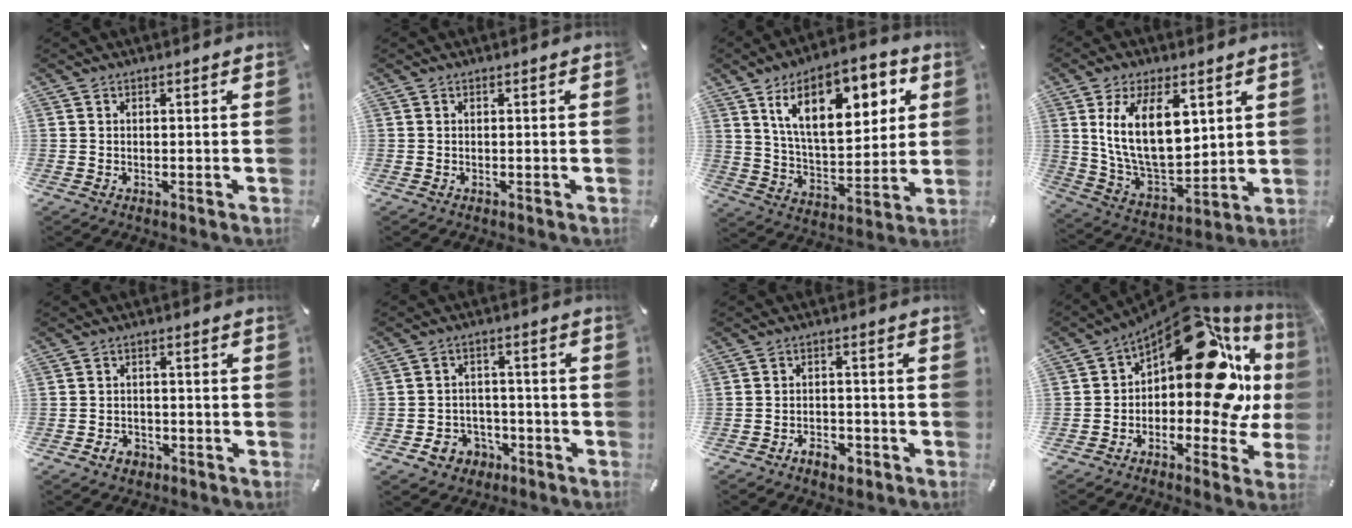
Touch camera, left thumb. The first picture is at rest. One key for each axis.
{"total": 0.0}
{"total": 19.4, "fx": 9.3, "fy": 10.1, "fz": 13.7, "tx": -0.218, "ty": -0.020, "tz": 0.156}
{"total": 18.0, "fx": 6.5, "fy": 10.1, "fz": 13.3, "tx": -0.260, "ty": -0.034, "tz": 0.113}
{"total": 3.5, "fx": -2.1, "fy": 2.5, "fz": 1.3, "tx": -0.027, "ty": 0.007, "tz": -0.042}
{"total": 6.0, "fx": -2.5, "fy": 5.3, "fz": 1.5, "tx": -0.034, "ty": 0.018, "tz": -0.043}
{"total": 4.8, "fx": -3.2, "fy": 2.8, "fz": 2.2, "tx": -0.038, "ty": 0.016, "tz": -0.057}
{"total": 23.5, "fx": 7.2, "fy": 12.0, "fz": 18.9, "tx": -0.259, "ty": -0.053, "tz": 0.123}